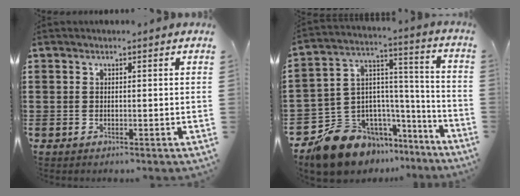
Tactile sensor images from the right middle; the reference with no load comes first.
{"total": 13.0, "force": [-10.6, 7.0, 2.9], "torque": [-0.084, 0.020, -0.195]}